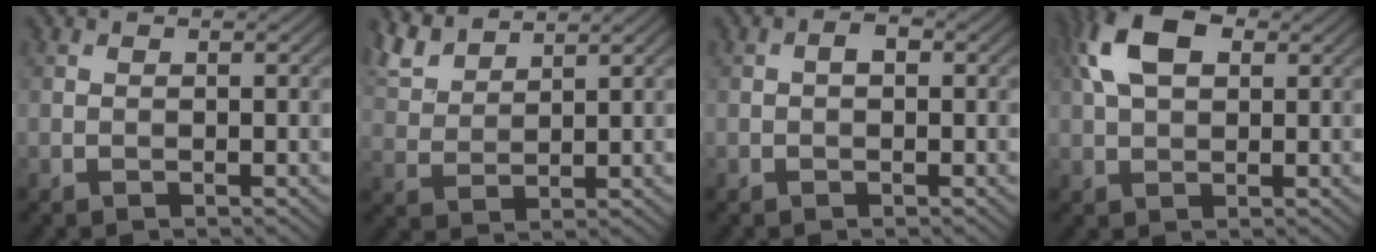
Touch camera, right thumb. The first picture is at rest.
{"total": 6.2, "force": [5.2, 1.9, 2.8], "torque": [-0.077, 0.013, 0.112]}
{"total": 1.3, "force": [0.0, 0.8, 1.1], "torque": [-0.017, 0.005, -0.003]}
{"total": 8.5, "force": [2.9, 4.9, 6.3], "torque": [-0.150, 0.021, 0.050]}